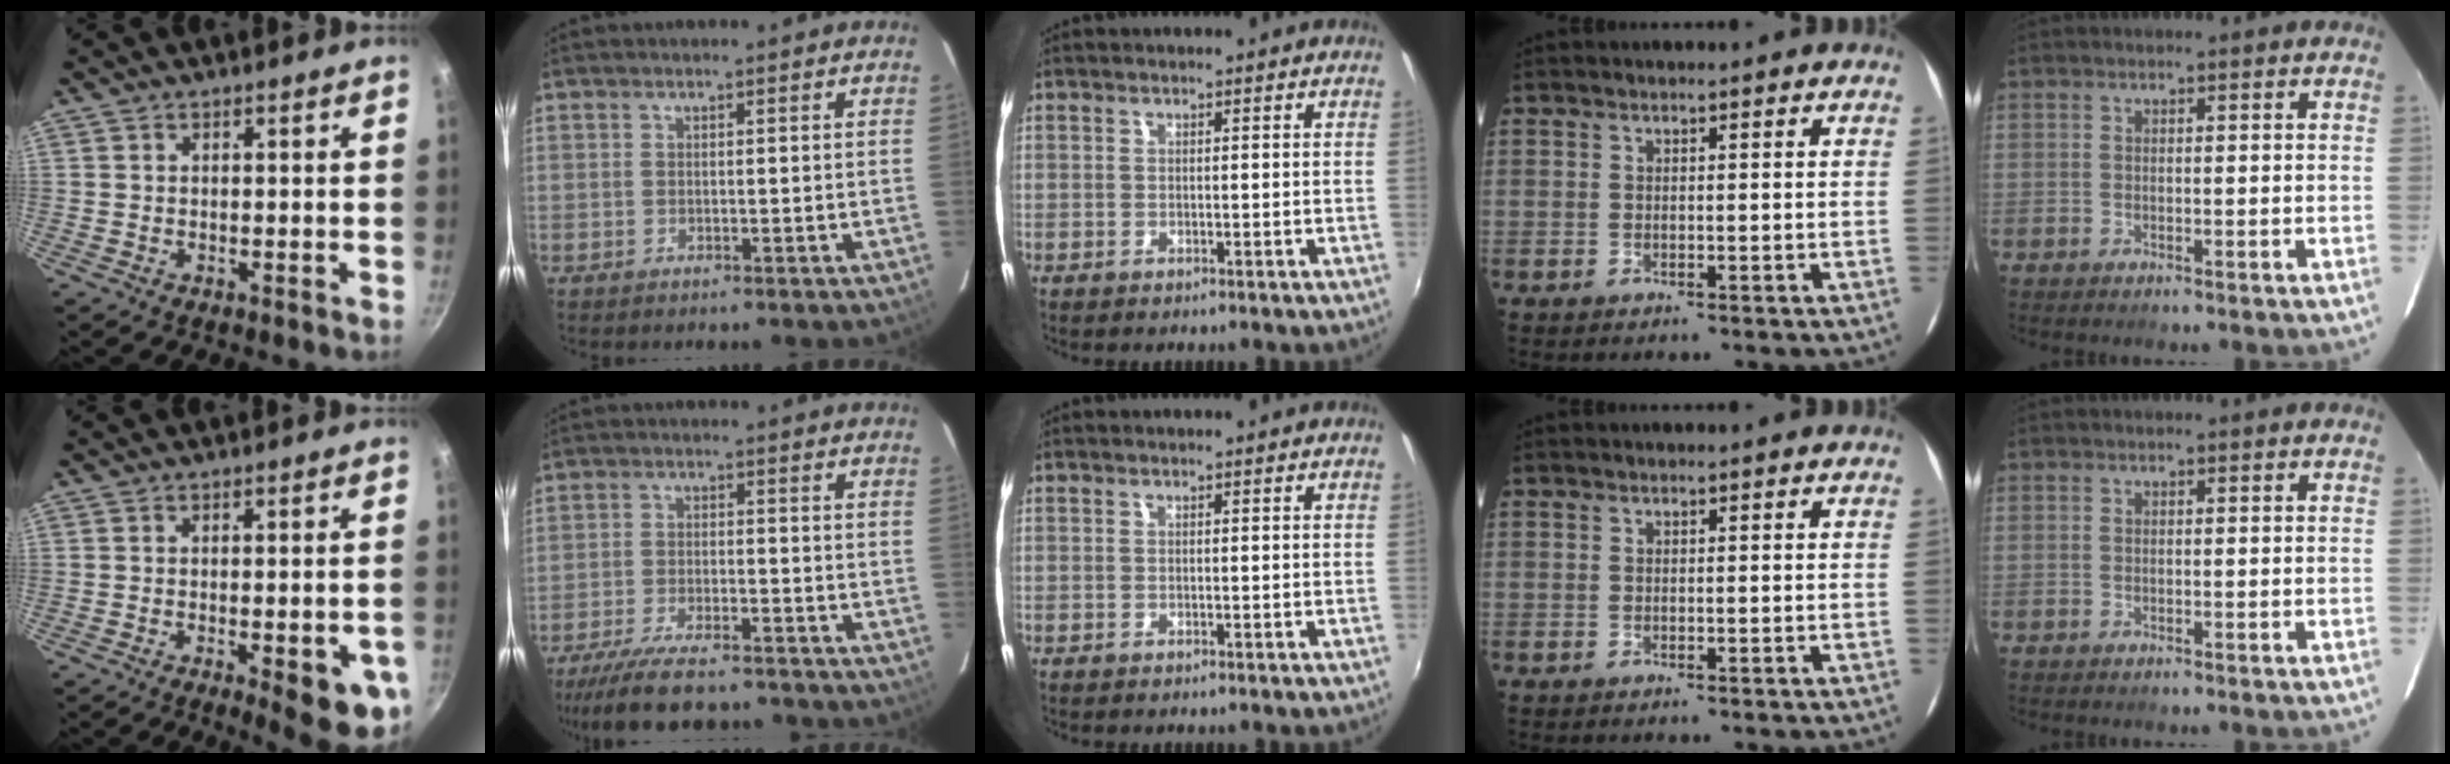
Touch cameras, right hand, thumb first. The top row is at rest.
{"thumb": {"total": 11.3, "force": [-3.9, 3.4, 10.0], "torque": [-0.099, 0.006, -0.046]}, "index": {"total": 14.6, "force": [-12.5, 3.8, 6.6], "torque": [-0.144, -0.023, -0.197]}}